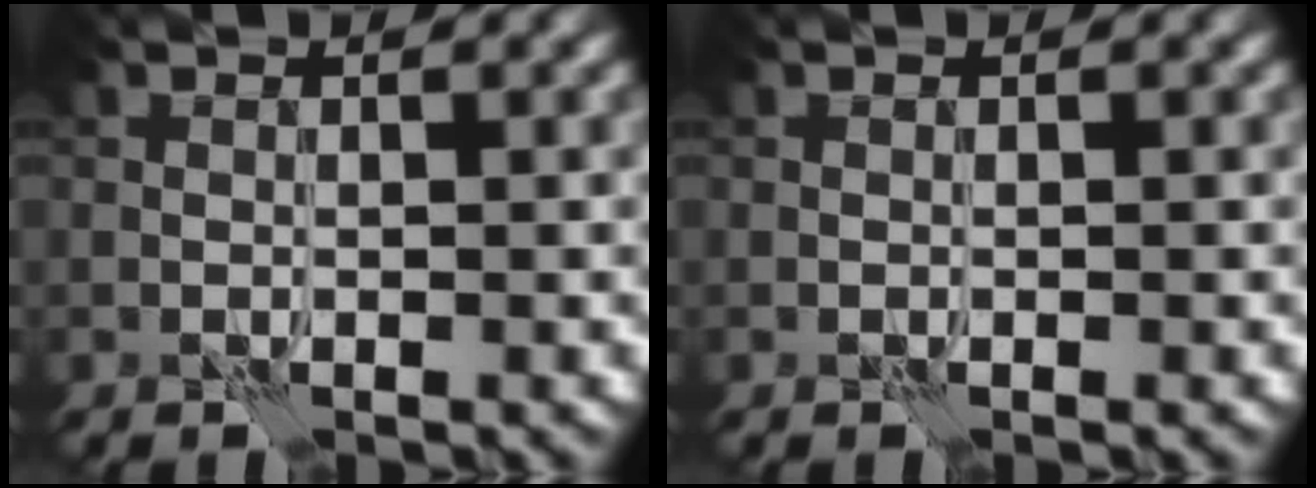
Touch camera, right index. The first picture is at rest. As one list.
[{"total": 0.0}]